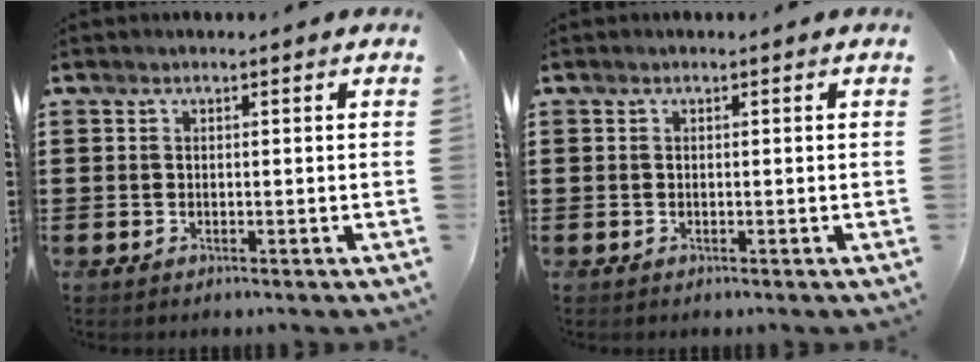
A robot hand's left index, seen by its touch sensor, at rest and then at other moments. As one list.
[{"total": 0.0}]